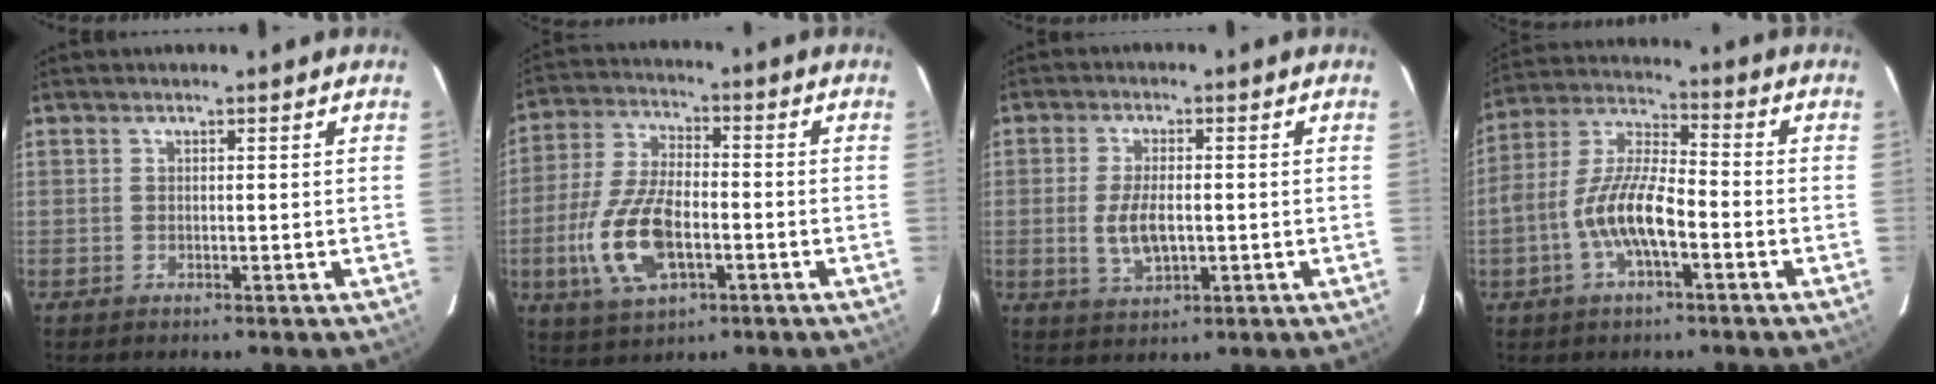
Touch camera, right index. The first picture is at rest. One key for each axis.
{"total": 14.3, "fx": -4.3, "fy": 6.7, "fz": 11.9, "tx": -0.259, "ty": -0.004, "tz": -0.077}
{"total": 6.4, "fx": -0.8, "fy": 3.0, "fz": 5.6, "tx": -0.114, "ty": -0.007, "tz": -0.010}
{"total": 11.8, "fx": -4.1, "fy": 4.1, "fz": 10.3, "tx": -0.218, "ty": 0.005, "tz": -0.079}